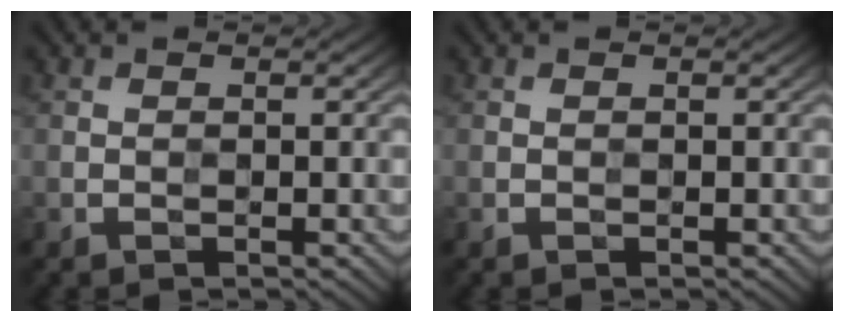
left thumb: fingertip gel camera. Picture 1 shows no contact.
{"total": 0.0}